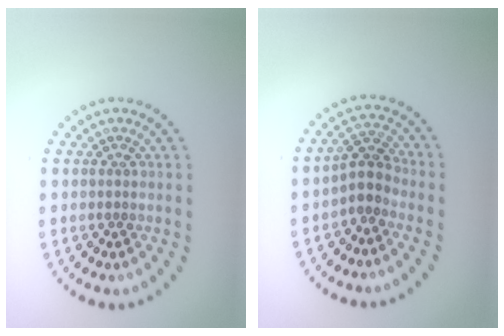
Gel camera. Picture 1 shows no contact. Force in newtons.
{"total": 2.4, "press": 1.9, "slide": 1.4}